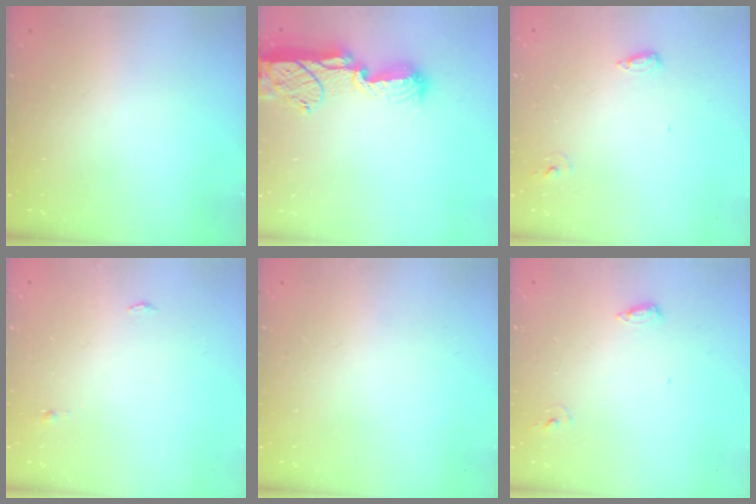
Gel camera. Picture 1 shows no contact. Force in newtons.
{"total": 15.4, "press": 14.2, "slide": 6.0}
{"total": 6.0, "press": 5.8, "slide": 1.5}
{"total": 7.6, "press": 3.3, "slide": 6.8}
{"total": 0.0}
{"total": 6.0, "press": 5.8, "slide": 1.5}